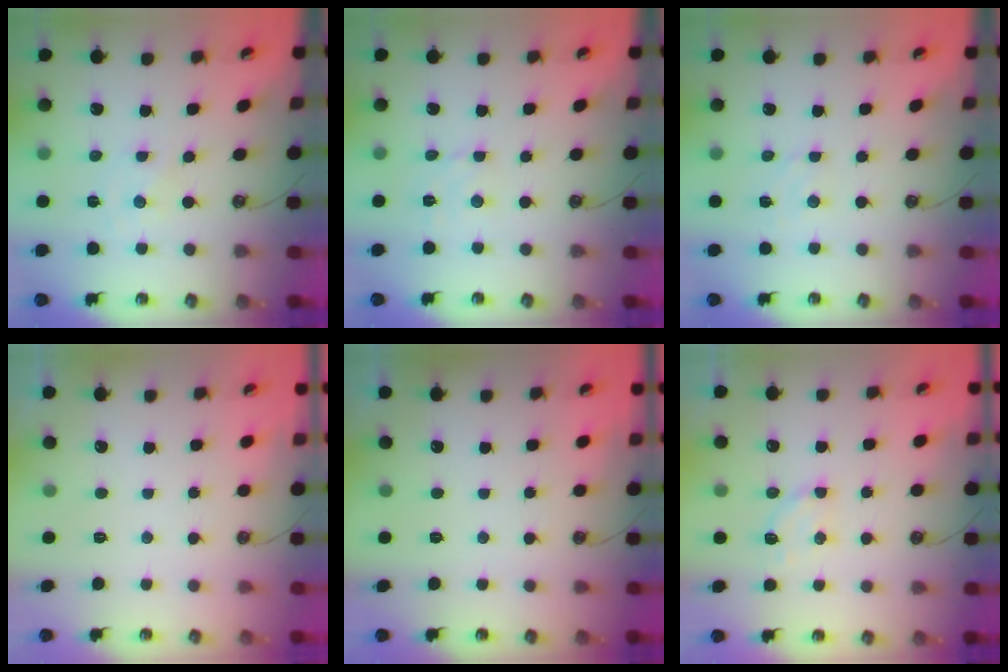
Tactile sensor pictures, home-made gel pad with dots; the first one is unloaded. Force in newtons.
{"total": 2.8, "press": 2.8, "slide": 0.4}
{"total": 3.6, "press": 3.6, "slide": 0.6}
{"total": 0.0}
{"total": 0.0}
{"total": 6.5, "press": 6.4, "slide": 1.0}